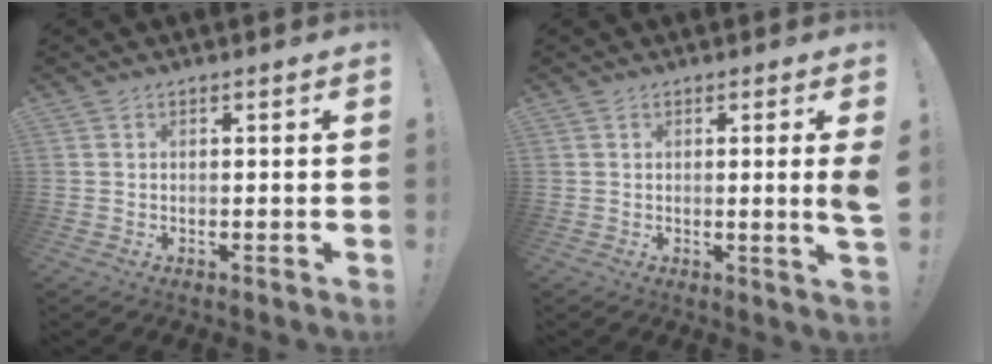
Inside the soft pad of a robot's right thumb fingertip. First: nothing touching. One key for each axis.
{"total": 4.0, "fx": 0.5, "fy": -0.4, "fz": 4.0, "tx": -0.059, "ty": -0.010, "tz": 0.004}